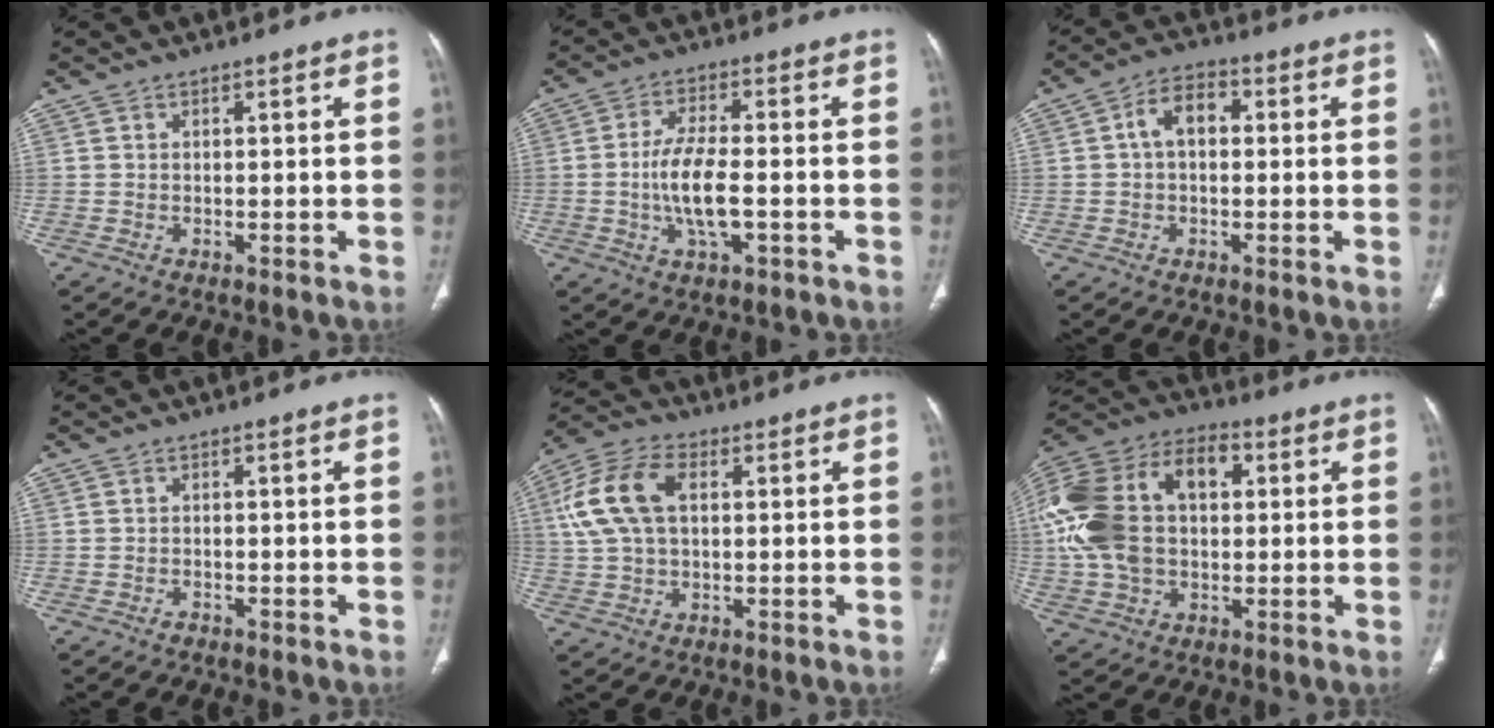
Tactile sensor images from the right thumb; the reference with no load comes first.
{"total": 8.5, "force": [-1.7, 3.3, 7.7], "torque": [-0.150, 0.010, -0.033]}
{"total": 6.1, "force": [0.5, 4.0, 4.6], "torque": [-0.067, 0.022, -0.001]}
{"total": 0.7, "force": [-0.6, 0.3, 0.2], "torque": [0.000, 0.001, -0.012]}
{"total": 12.3, "force": [2.7, 7.5, 9.3], "torque": [-0.195, 0.024, 0.048]}
{"total": 24.6, "force": [3.5, 16.1, 18.2], "torque": [-0.393, 0.039, 0.063]}